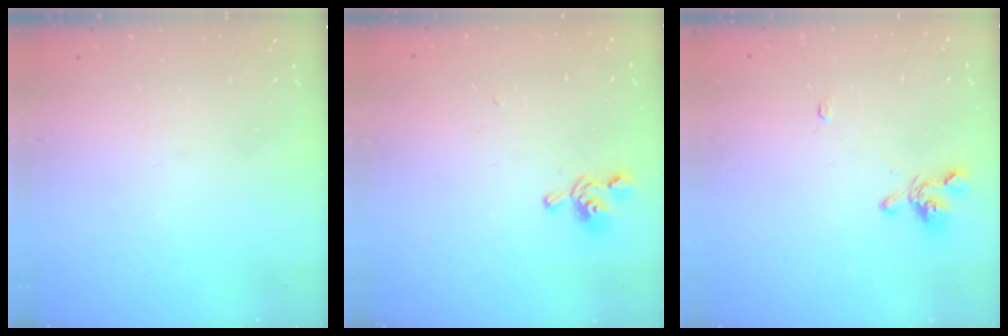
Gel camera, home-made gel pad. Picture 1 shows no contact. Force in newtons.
{"total": 1.6, "press": 1.2, "slide": 1.1}
{"total": 2.2, "press": 2.0, "slide": 0.8}